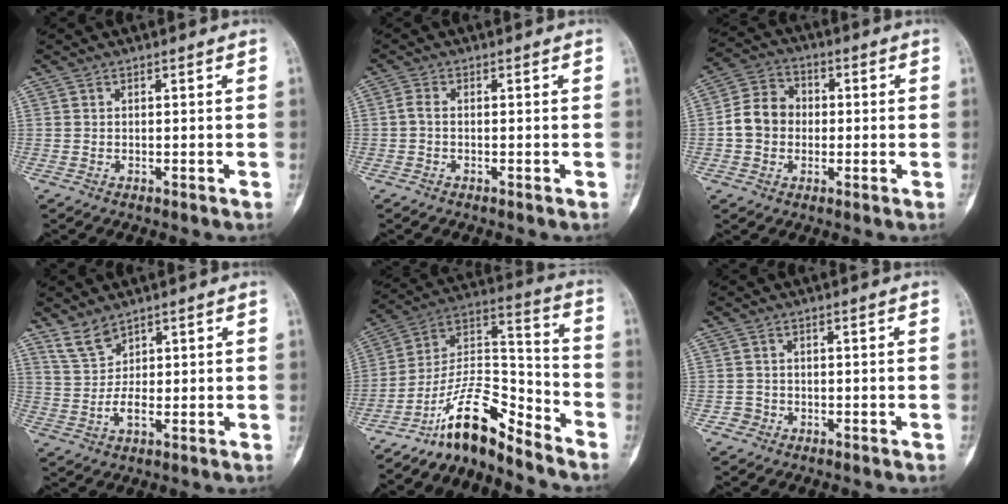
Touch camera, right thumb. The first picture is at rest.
{"total": 1.6, "force": [-0.3, 0.8, 1.3], "torque": [-0.029, 0.002, -0.011]}
{"total": 8.5, "force": [-0.6, 7.3, 4.4], "torque": [-0.062, 0.026, -0.022]}
{"total": 4.8, "force": [3.3, 2.6, 2.3], "torque": [-0.040, -0.018, 0.074]}
{"total": 13.6, "force": [-11.2, 3.8, 6.7], "torque": [-0.105, 0.117, -0.209]}
{"total": 1.7, "force": [-0.8, 1.5, -0.1], "torque": [0.014, 0.010, -0.021]}